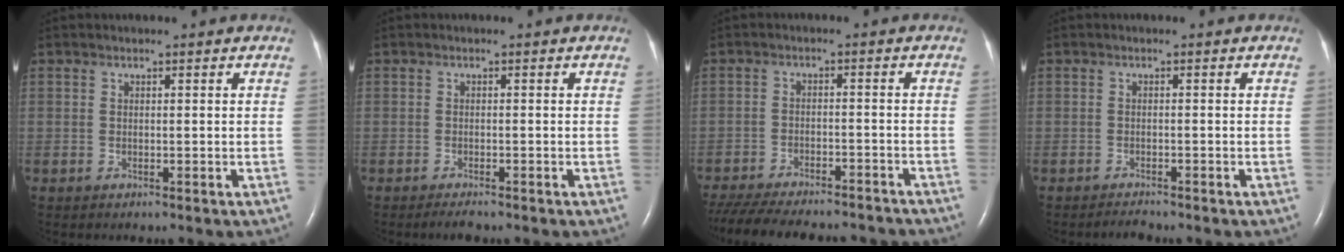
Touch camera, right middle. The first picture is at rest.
{"total": 1.6, "force": [-1.3, 0.2, 0.8], "torque": [-0.022, -0.004, -0.020]}
{"total": 21.5, "force": [-19.0, 5.0, 8.7], "torque": [-0.198, -0.029, -0.258]}
{"total": 1.2, "force": [-1.2, 0.0, 0.2], "torque": [-0.010, -0.006, -0.015]}